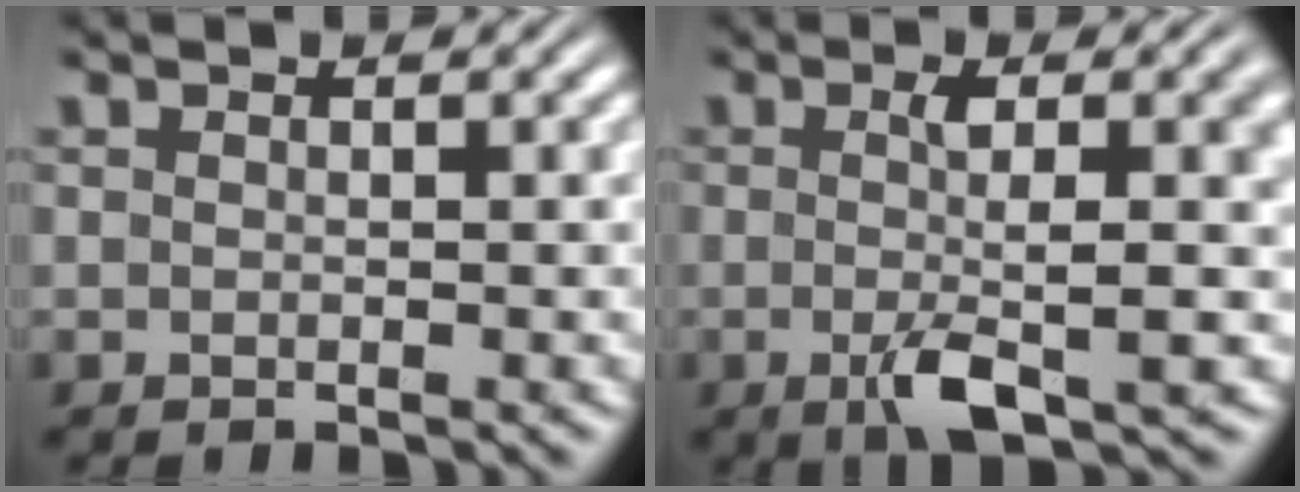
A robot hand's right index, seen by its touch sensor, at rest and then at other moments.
{"total": 5.1, "force": [-1.2, 1.0, 4.9], "torque": [-0.077, -0.010, -0.015]}